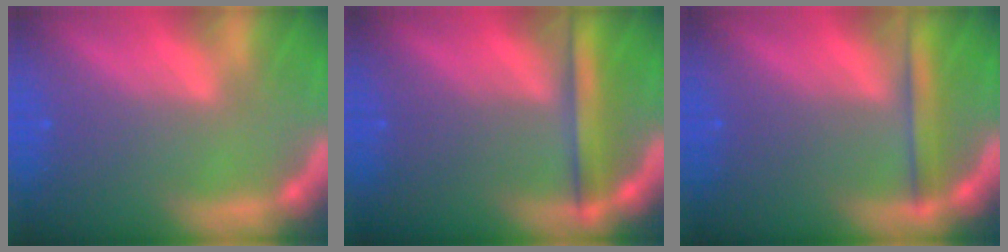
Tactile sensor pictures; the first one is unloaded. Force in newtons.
{"total": 4.0}
{"total": 2.9}